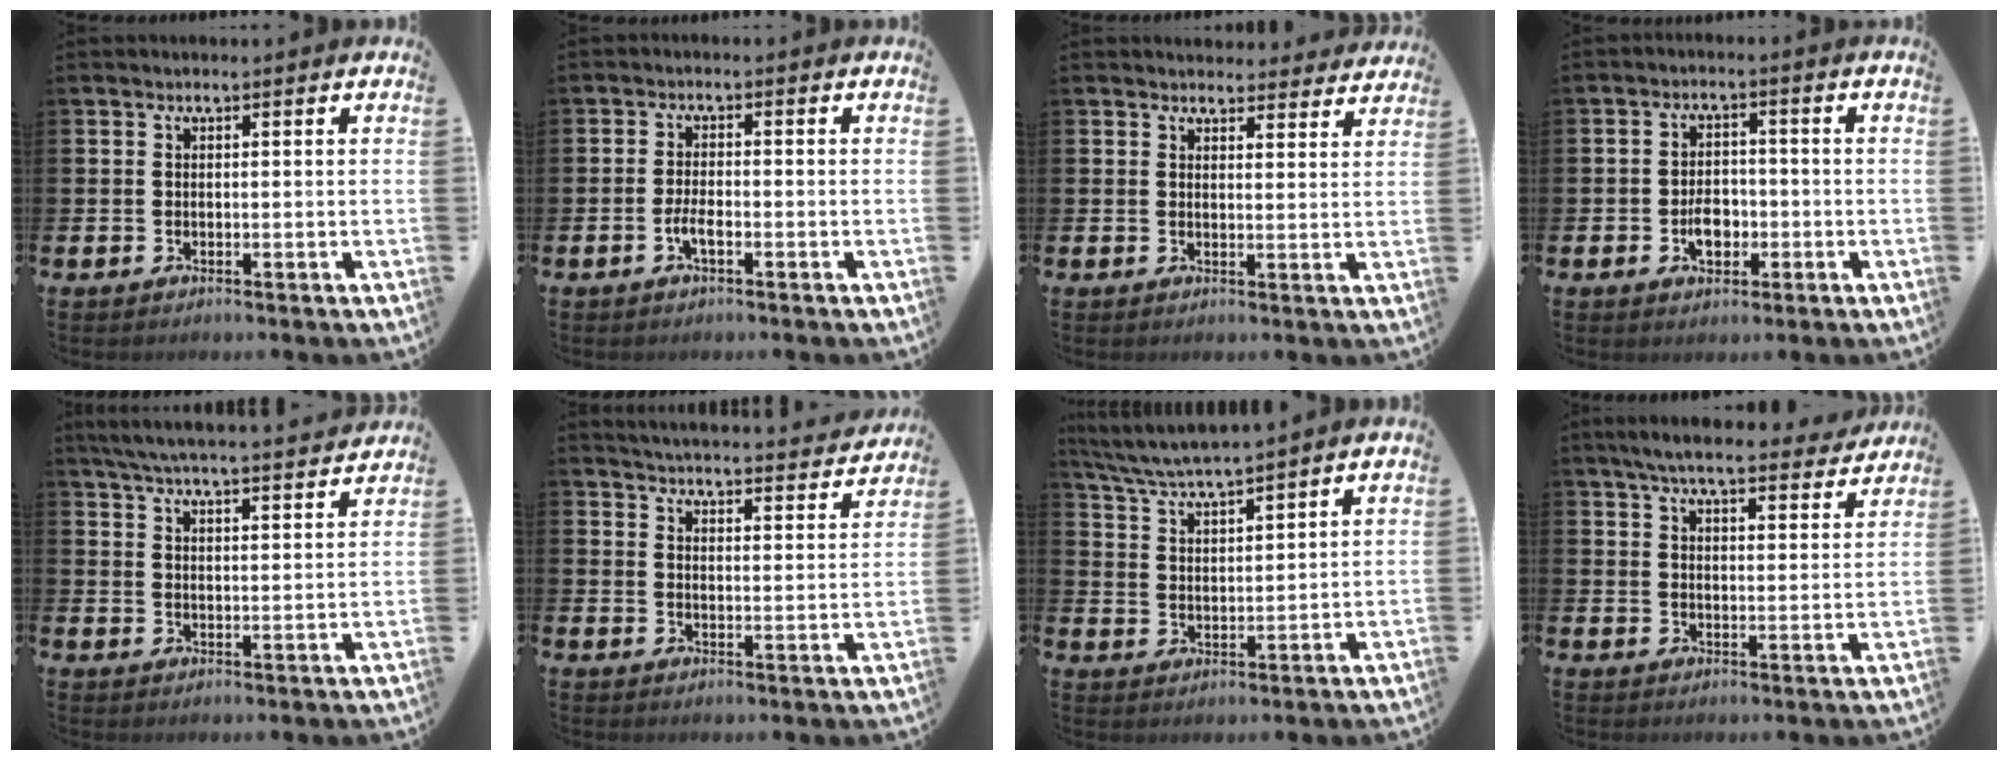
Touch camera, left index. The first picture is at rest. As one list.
[{"total": 2.4, "force": [-1.0, 0.7, 2.0], "torque": [-0.048, 0.002, -0.021]}, {"total": 3.4, "force": [3.3, 0.8, -0.1], "torque": [0.004, -0.018, 0.059]}, {"total": 3.9, "force": [-1.2, 2.6, 2.6], "torque": [-0.038, -0.001, -0.025]}, {"total": 6.1, "force": [5.9, 0.0, 1.5], "torque": [-0.043, -0.041, 0.102]}, {"total": 4.7, "force": [4.7, 0.2, 0.5], "torque": [-0.023, -0.041, 0.078]}, {"total": 5.2, "force": [5.0, -0.3, 1.1], "torque": [-0.043, -0.027, 0.089]}, {"total": 6.4, "force": [5.9, 0.9, 2.2], "torque": [-0.054, -0.032, 0.102]}]